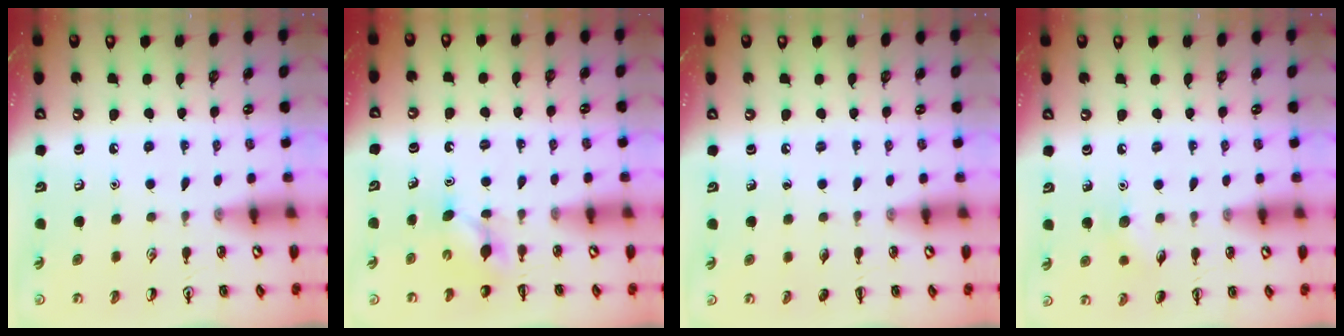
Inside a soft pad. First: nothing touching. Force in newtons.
{"total": 3.8, "press": 3.6, "slide": 1.2}
{"total": 0.0}
{"total": 5.6, "press": 5.4, "slide": 1.5}